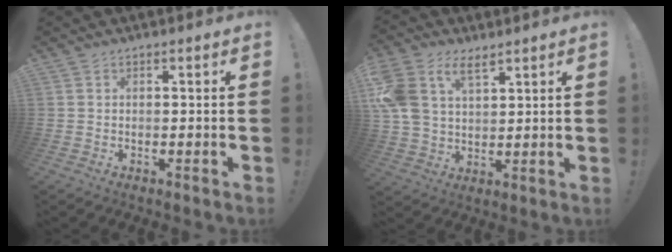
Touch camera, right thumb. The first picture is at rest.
{"total": 11.8, "force": [6.2, 7.6, 6.6], "torque": [-0.143, -0.020, 0.124]}